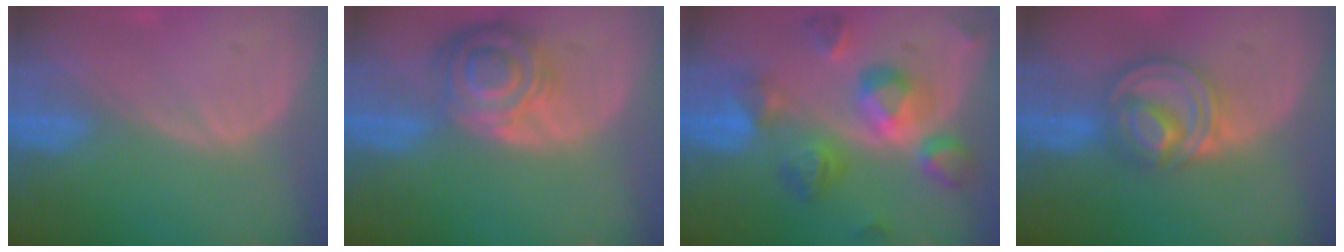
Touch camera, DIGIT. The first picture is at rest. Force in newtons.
{"total": 8.3, "press": 7.3, "slide": 4.0}
{"total": 10.2, "press": 10.2, "slide": 0.8}
{"total": 8.1, "press": 6.9, "slide": 4.2}